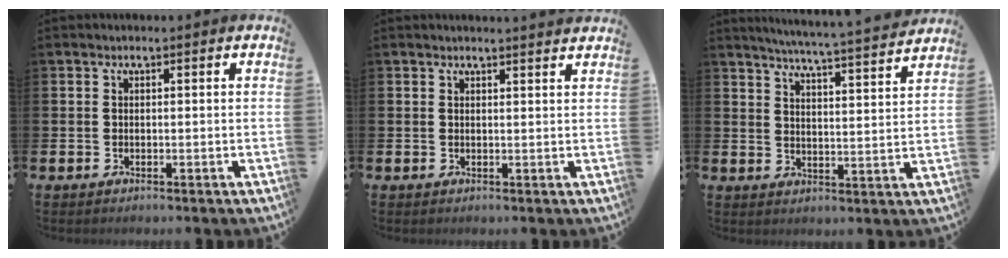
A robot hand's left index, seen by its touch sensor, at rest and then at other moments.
{"total": 1.5, "force": [1.5, -0.1, -0.1], "torque": [0.009, -0.011, 0.026]}
{"total": 5.7, "force": [5.5, -0.8, 1.5], "torque": [-0.044, -0.044, 0.092]}